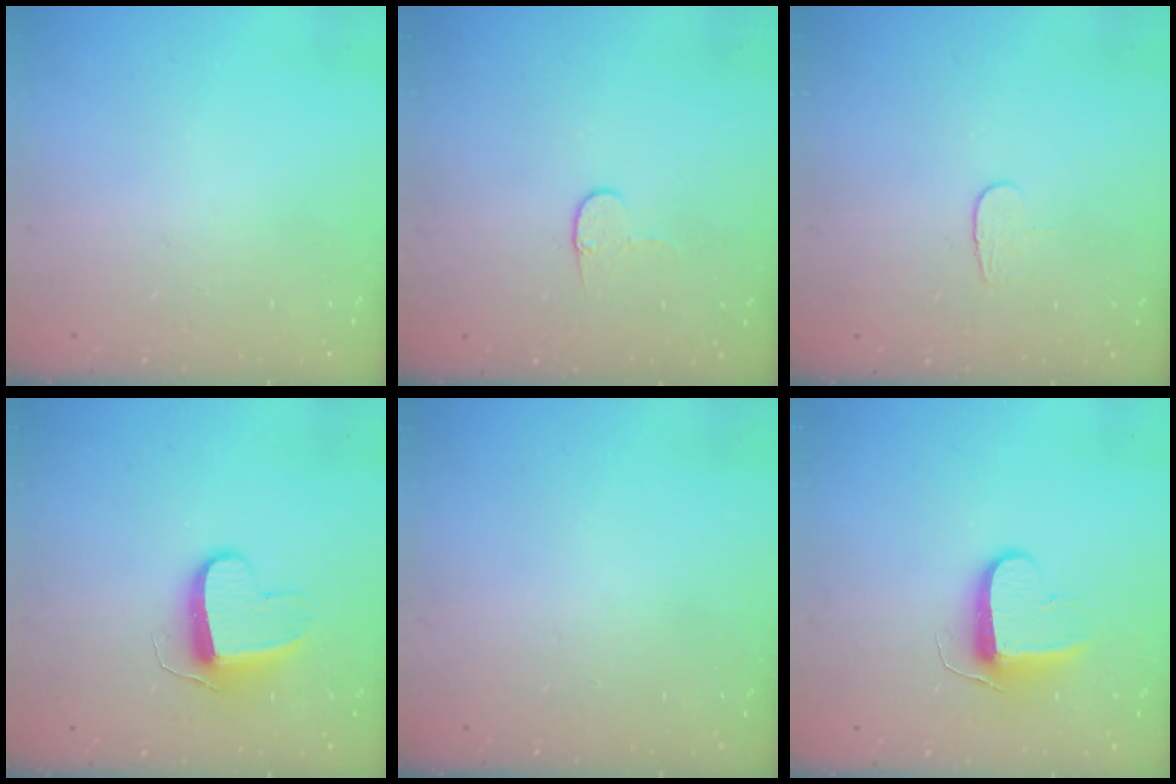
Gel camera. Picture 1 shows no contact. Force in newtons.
{"total": 4.3, "press": 4.3, "slide": 0.4}
{"total": 3.7, "press": 3.7, "slide": 0.3}
{"total": 9.7, "press": 9.7, "slide": 0.3}
{"total": 0.0}
{"total": 9.4, "press": 9.4, "slide": 0.2}